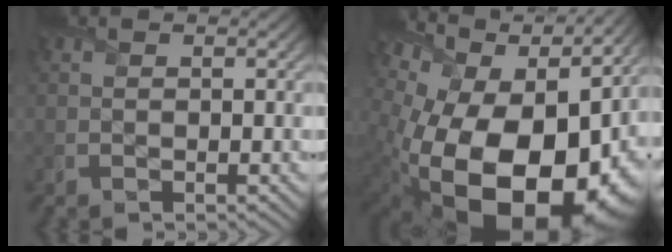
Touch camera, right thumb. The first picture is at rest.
{"total": 20.2, "force": [-1.0, 12.6, 15.8], "torque": [-0.269, -0.047, 0.021]}